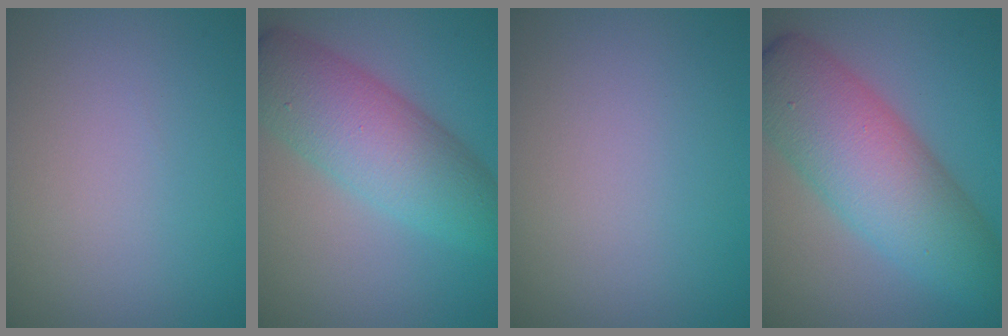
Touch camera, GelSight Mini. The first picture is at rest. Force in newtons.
{"total": 7.6, "press": 7.6, "slide": 0.2}
{"total": 0.0}
{"total": 9.5, "press": 9.5, "slide": 0.3}